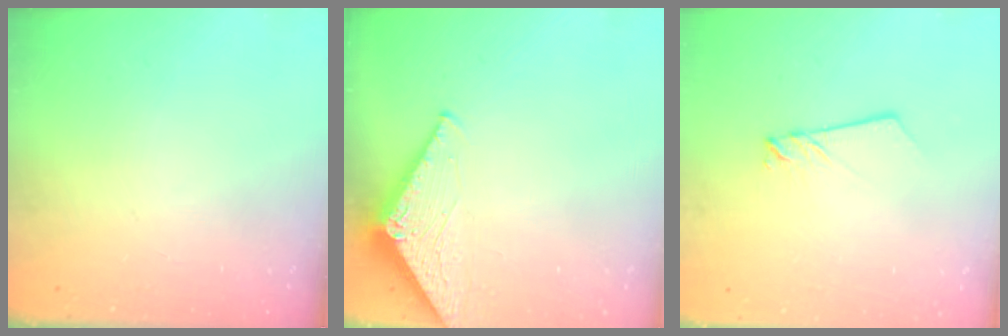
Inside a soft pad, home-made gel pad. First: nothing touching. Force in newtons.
{"total": 3.1, "press": 3.1, "slide": 0.2}
{"total": 2.5, "press": 2.5, "slide": 0.1}